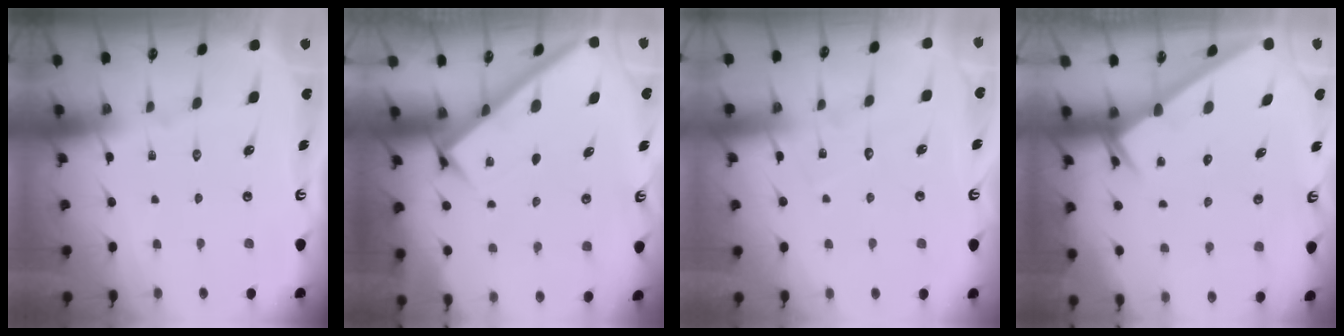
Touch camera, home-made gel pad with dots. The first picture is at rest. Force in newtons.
{"total": 2.5, "press": 2.5, "slide": 0.3}
{"total": 4.7, "press": 4.7, "slide": 0.4}
{"total": 2.5, "press": 2.5, "slide": 0.1}